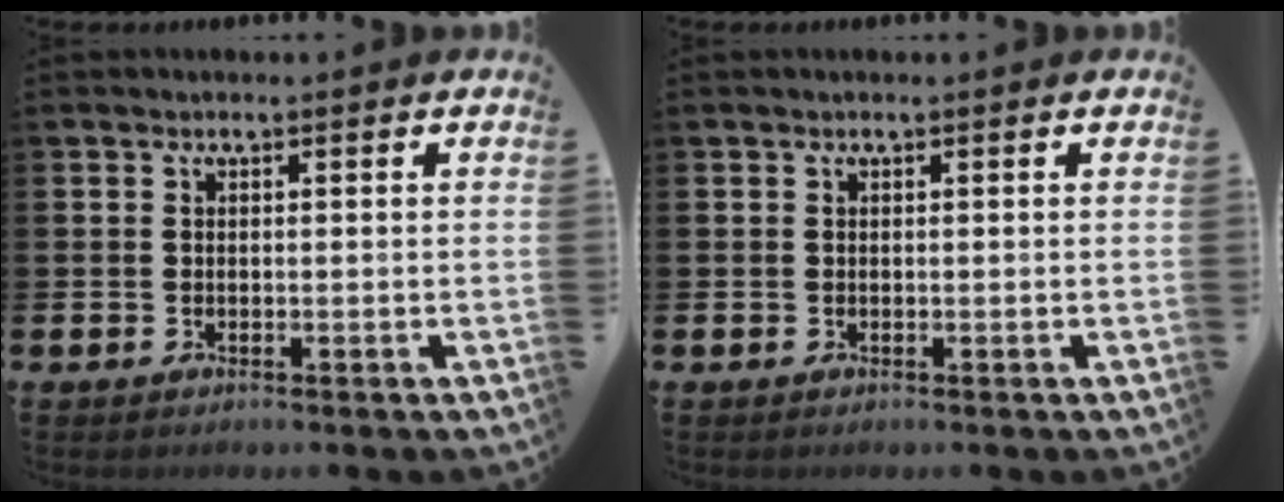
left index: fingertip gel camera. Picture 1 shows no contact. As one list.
[{"total": 0.0}]